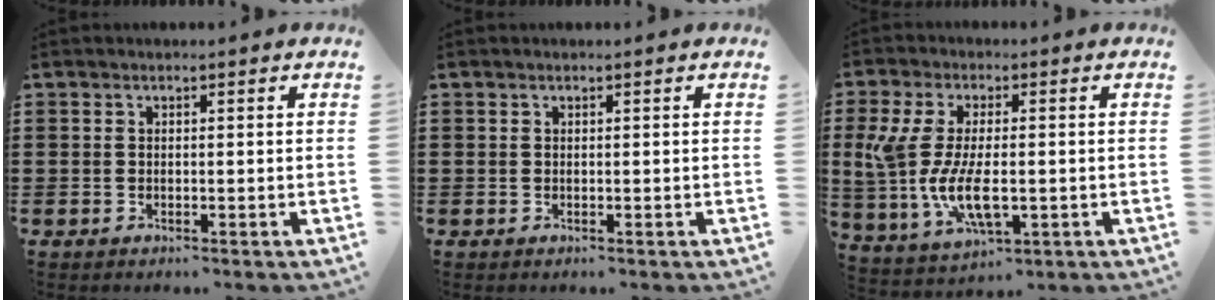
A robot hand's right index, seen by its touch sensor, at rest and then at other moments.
{"total": 0.0}
{"total": 10.1, "force": [-0.7, 4.6, 8.9], "torque": [-0.214, -0.013, -0.019]}